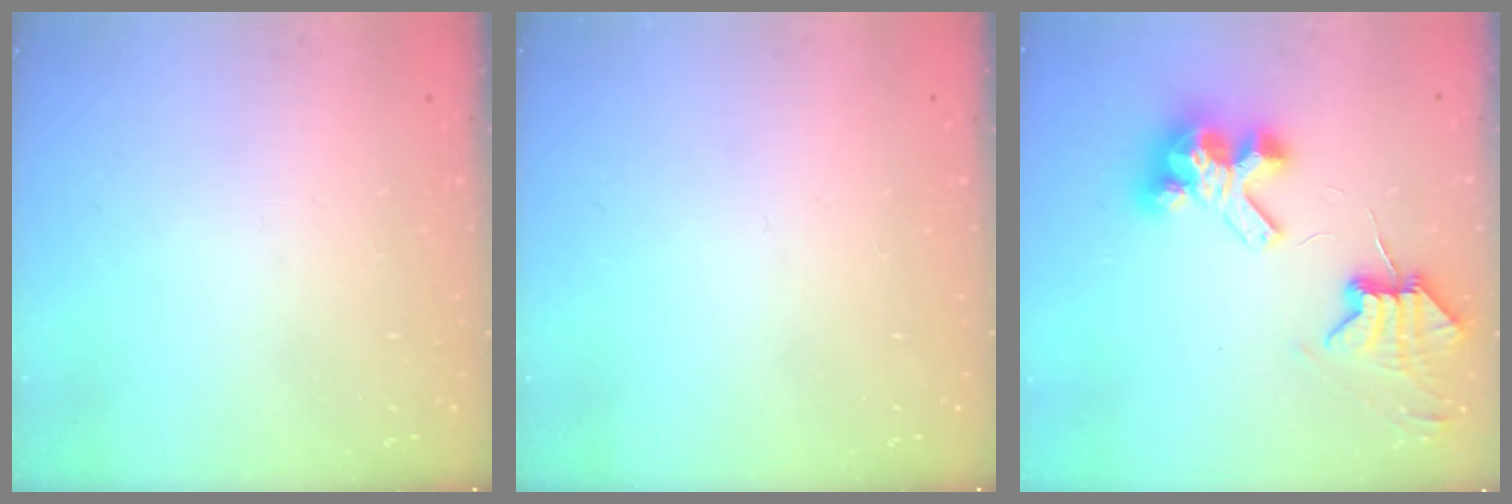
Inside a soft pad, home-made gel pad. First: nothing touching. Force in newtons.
{"total": 0.0}
{"total": 8.0, "press": 7.9, "slide": 1.0}